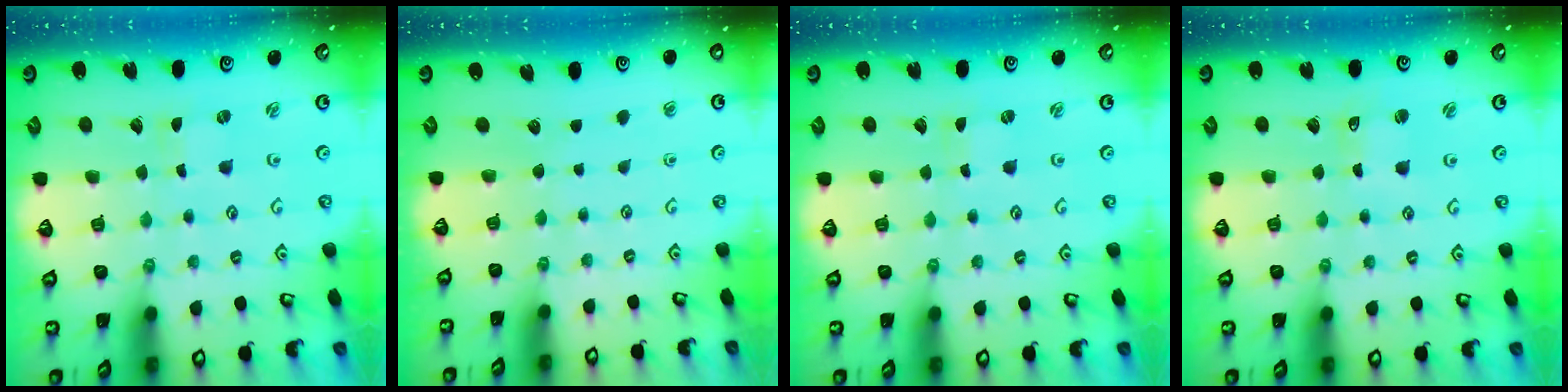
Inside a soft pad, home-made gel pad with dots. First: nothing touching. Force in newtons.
{"total": 0.0}
{"total": 0.0}
{"total": 1.9, "press": 1.9, "slide": 0.3}